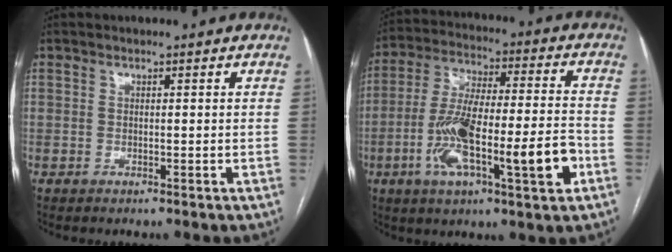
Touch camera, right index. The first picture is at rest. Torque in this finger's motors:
{"motor_torque": [1.70, -0.44, 0.54, 0.21]}